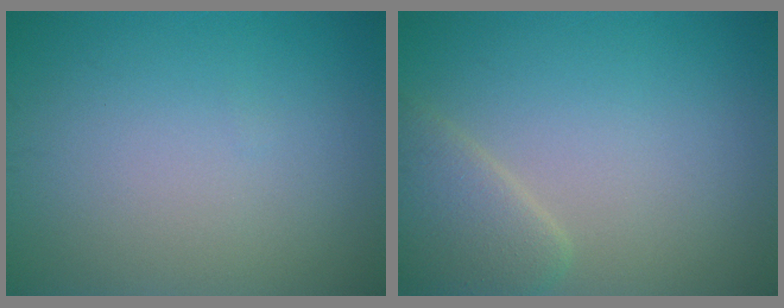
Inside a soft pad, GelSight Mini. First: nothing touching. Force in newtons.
{"total": 3.0, "press": 3.0, "slide": 0.3}